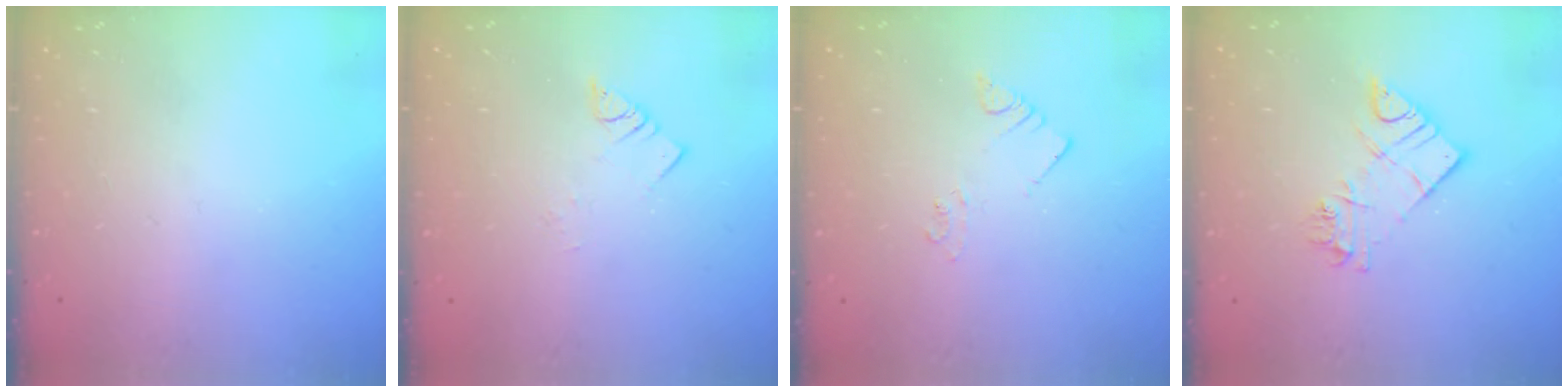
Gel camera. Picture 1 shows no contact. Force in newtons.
{"total": 2.8, "press": 2.8, "slide": 0.3}
{"total": 2.2, "press": 2.2, "slide": 0.1}
{"total": 10.0, "press": 9.9, "slide": 0.9}